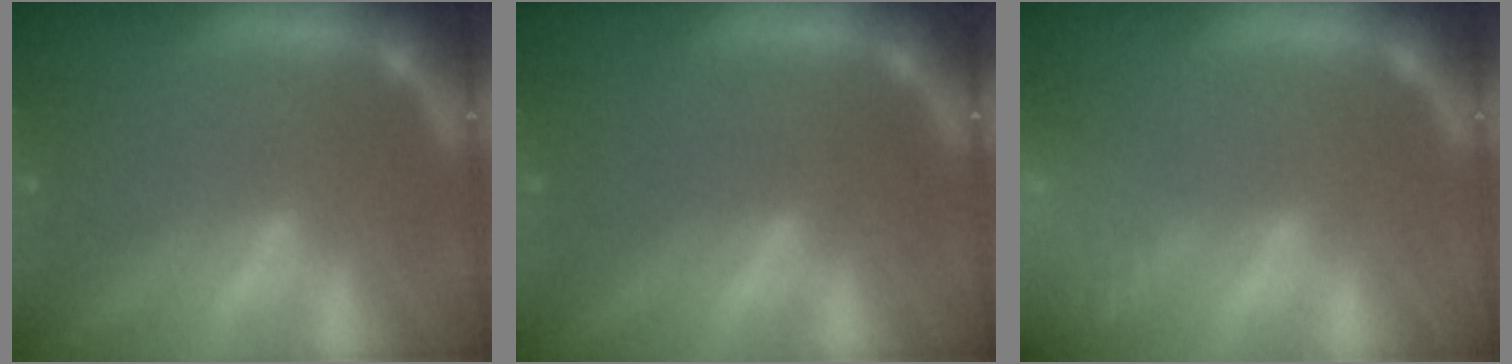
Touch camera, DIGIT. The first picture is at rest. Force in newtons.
{"total": 0.0}
{"total": 9.5}